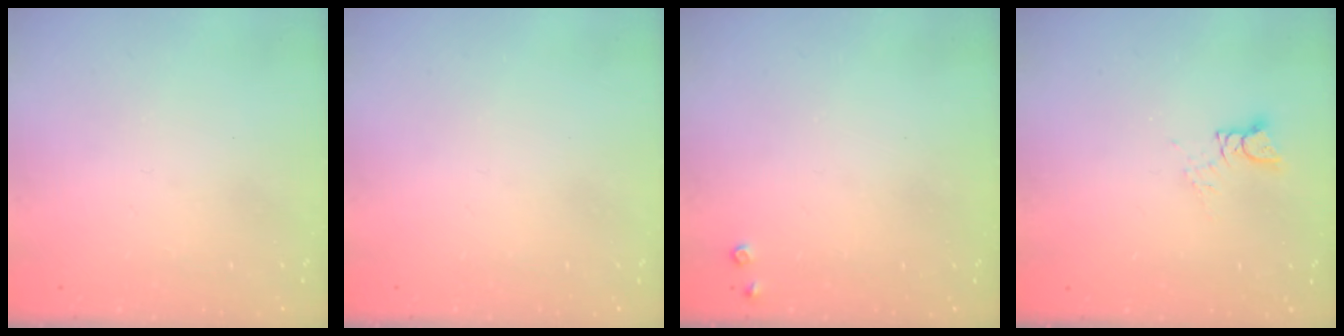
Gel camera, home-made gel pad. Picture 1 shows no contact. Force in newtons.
{"total": 0.0}
{"total": 4.5, "press": 4.5, "slide": 0.7}
{"total": 3.6, "press": 3.6, "slide": 0.2}